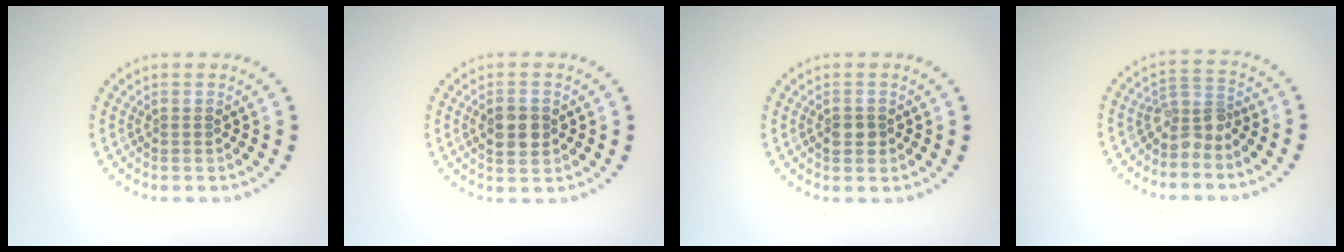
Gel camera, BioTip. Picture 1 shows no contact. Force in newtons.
{"total": 3.2, "press": 3.2, "slide": 0.0}
{"total": 1.6, "press": 1.5, "slide": 0.3}
{"total": 2.6, "press": 1.8, "slide": 1.8}